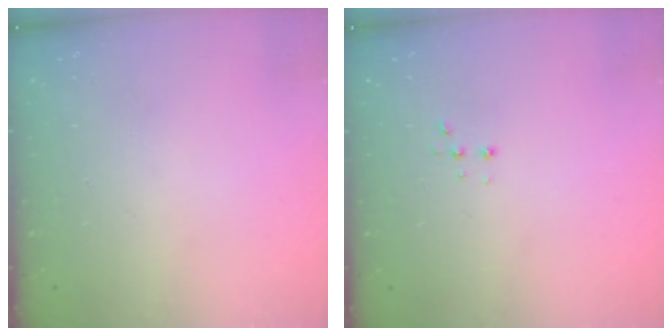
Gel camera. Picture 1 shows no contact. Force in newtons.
{"total": 2.2, "press": 2.2, "slide": 0.5}